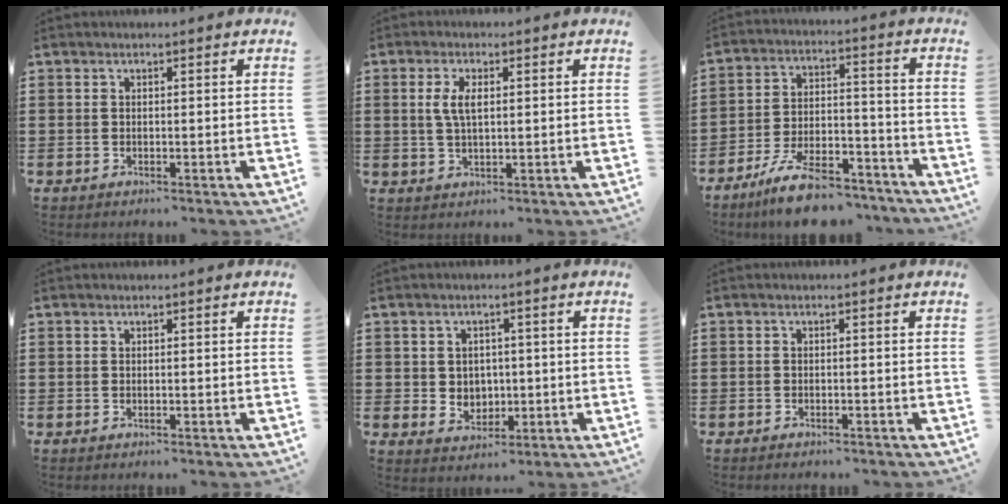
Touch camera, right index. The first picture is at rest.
{"total": 3.7, "force": [0.8, 1.3, 3.3], "torque": [-0.069, 0.008, 0.012]}
{"total": 10.4, "force": [-8.5, 2.5, 5.4], "torque": [-0.097, 0.033, -0.158]}
{"total": 0.0}
{"total": 3.1, "force": [0.5, 3.0, 0.7], "torque": [-0.018, 0.007, 0.005]}
{"total": 0.6, "force": [-0.6, 0.1, 0.1], "torque": [-0.004, 0.001, -0.012]}